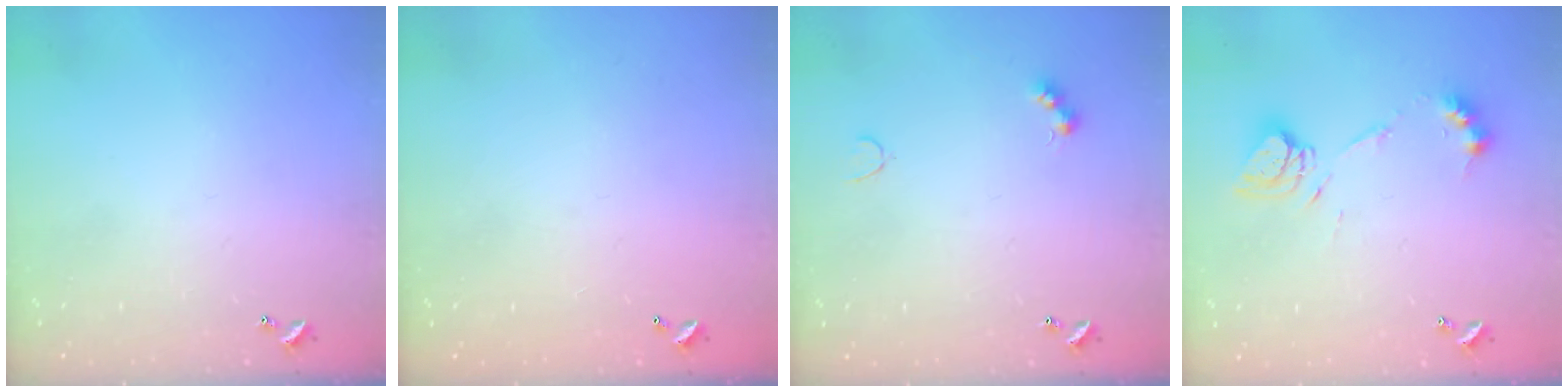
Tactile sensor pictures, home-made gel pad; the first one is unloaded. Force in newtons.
{"total": 2.9, "press": 2.9, "slide": 0.1}
{"total": 4.0, "press": 3.9, "slide": 0.8}
{"total": 10.9, "press": 10.9, "slide": 1.0}